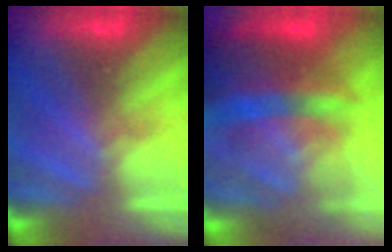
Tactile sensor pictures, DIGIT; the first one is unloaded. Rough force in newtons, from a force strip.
{"total": 9.1}